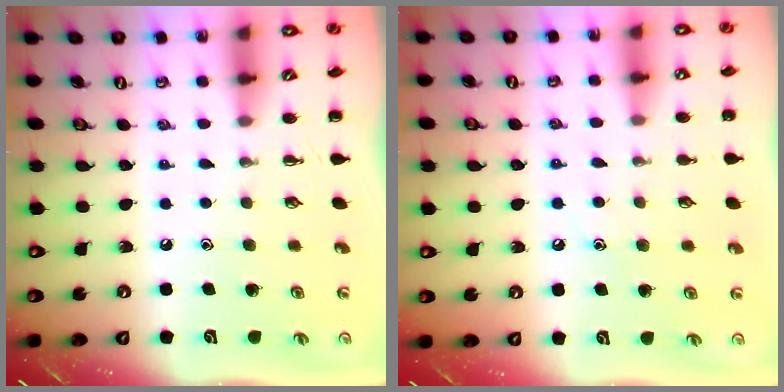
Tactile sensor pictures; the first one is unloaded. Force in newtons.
{"total": 6.2, "press": 6.0, "slide": 1.6}